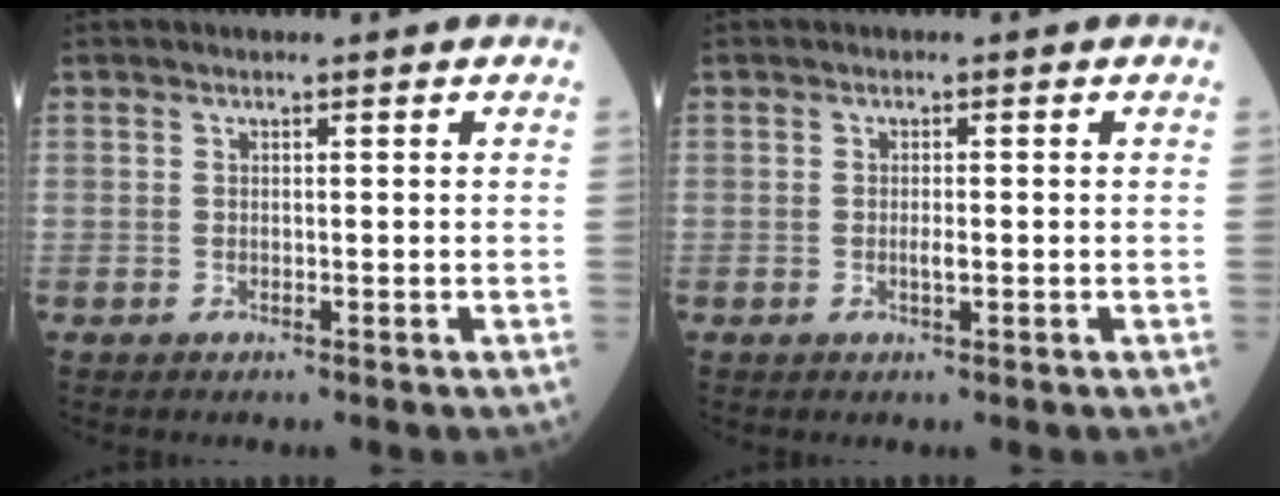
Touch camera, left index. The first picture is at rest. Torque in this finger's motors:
{"motor_torque": [0.31, 0.15, 0.01, 0.01]}